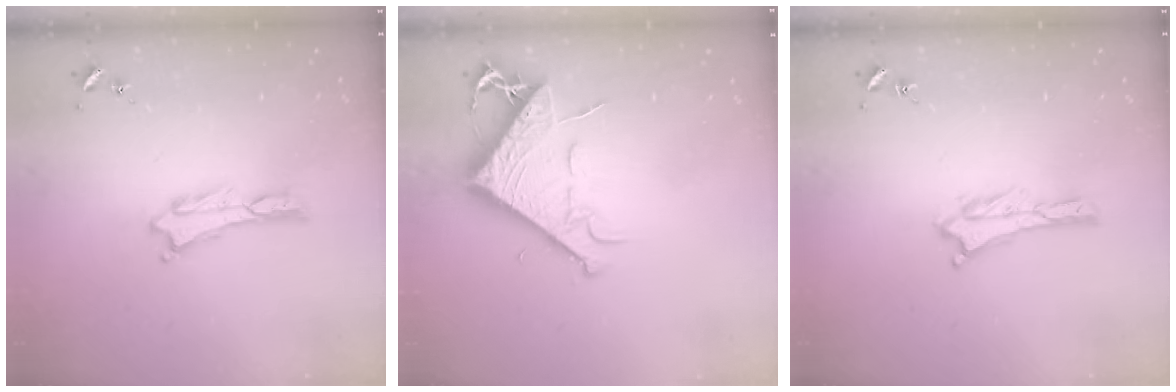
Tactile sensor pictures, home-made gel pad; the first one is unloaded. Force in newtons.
{"total": 8.6, "press": 8.5, "slide": 1.2}
{"total": 0.0}